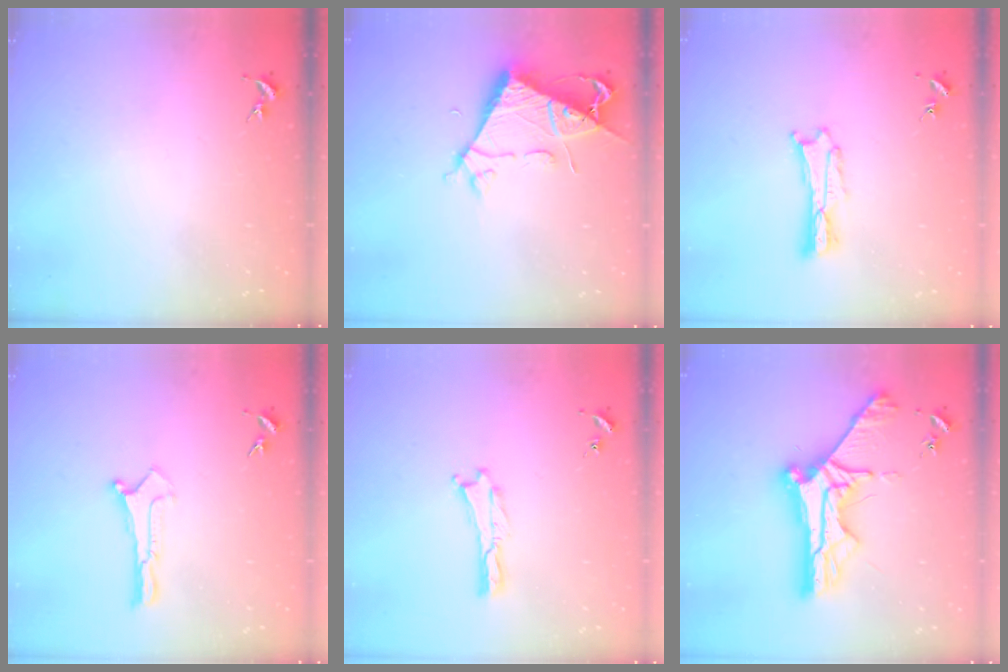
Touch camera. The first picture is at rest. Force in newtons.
{"total": 6.6, "press": 6.5, "slide": 0.6}
{"total": 1.2, "press": 1.2, "slide": 0.2}
{"total": 0.0}
{"total": 0.0}
{"total": 11.2, "press": 11.2, "slide": 0.8}